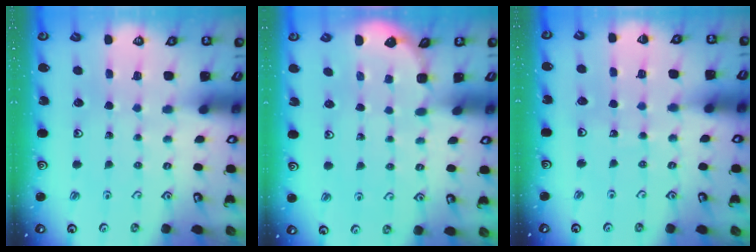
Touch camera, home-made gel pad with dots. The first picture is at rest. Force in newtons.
{"total": 3.2, "press": 3.2, "slide": 0.2}
{"total": 3.8, "press": 3.8, "slide": 0.4}